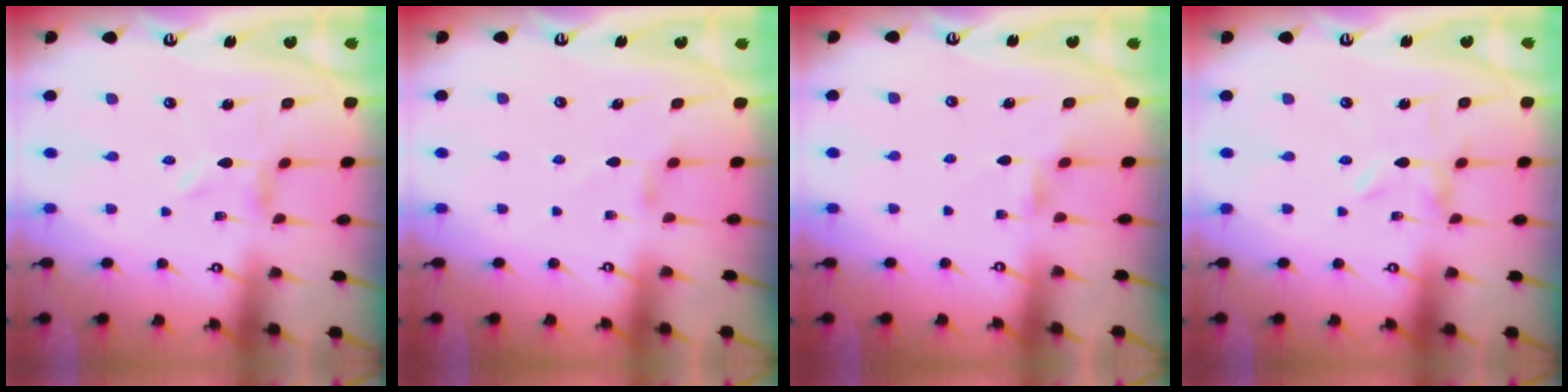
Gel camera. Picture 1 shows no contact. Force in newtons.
{"total": 1.8, "press": 1.8, "slide": 0.4}
{"total": 1.8, "press": 1.8, "slide": 0.3}
{"total": 0.0}